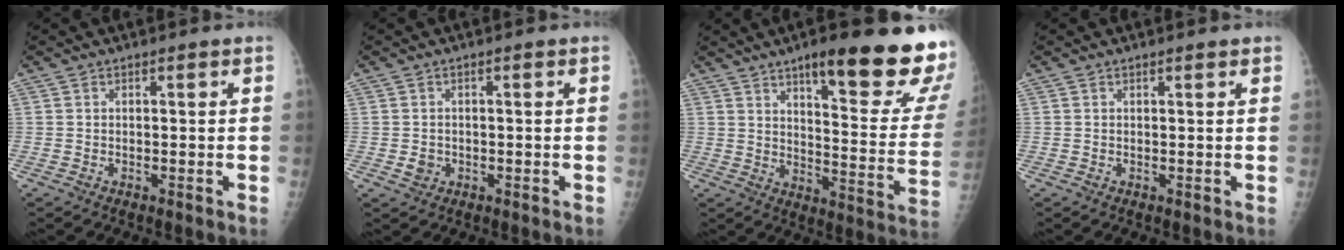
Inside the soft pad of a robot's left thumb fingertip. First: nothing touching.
{"total": 1.9, "force": [-0.4, 1.7, 0.8], "torque": [-0.007, 0.002, -0.004]}
{"total": 24.5, "force": [15.2, 5.0, 18.5], "torque": [-0.209, -0.068, 0.208]}
{"total": 0.8, "force": [0.6, 0.1, 0.5], "torque": [-0.006, -0.001, 0.008]}